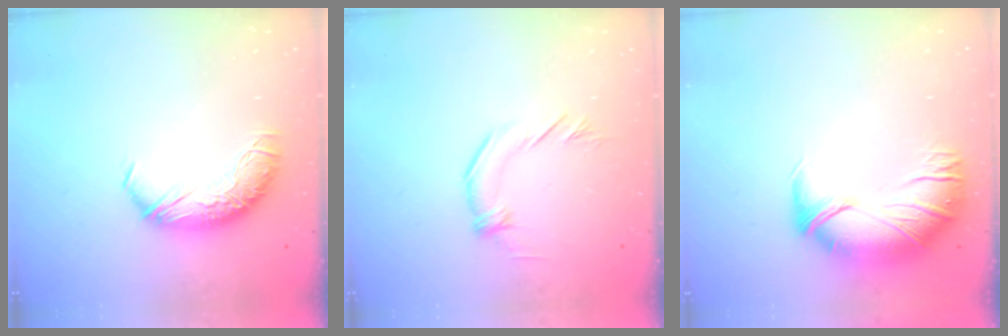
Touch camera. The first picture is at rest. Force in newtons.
{"total": 2.8, "press": 2.8, "slide": 0.2}
{"total": 2.7, "press": 0.8, "slide": 2.6}